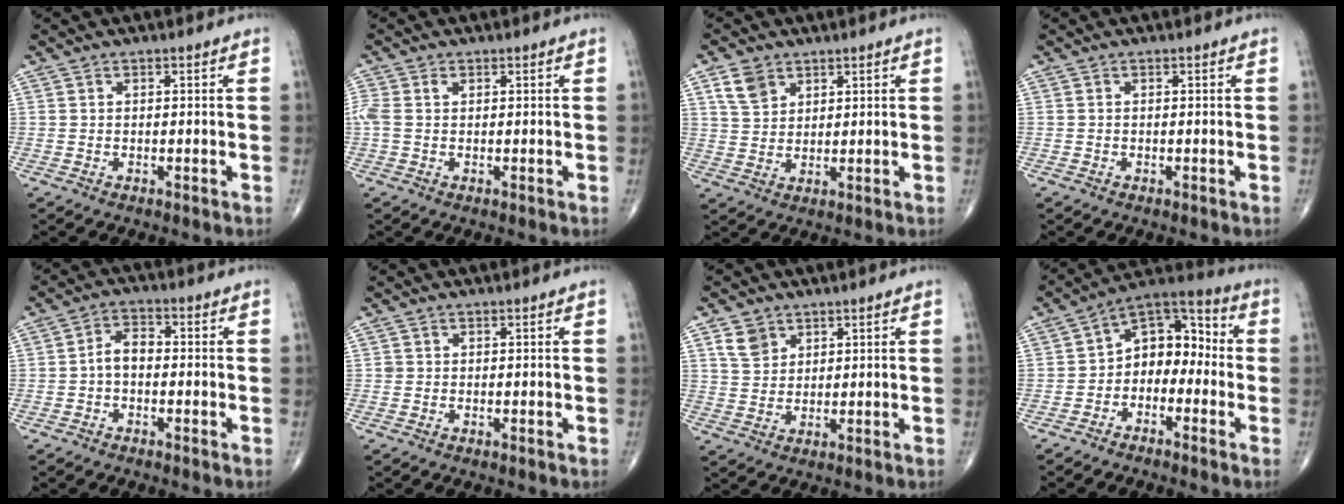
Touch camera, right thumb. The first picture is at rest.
{"total": 3.3, "force": [0.6, 2.1, 2.4], "torque": [-0.082, 0.018, 0.016]}
{"total": 5.2, "force": [2.9, 3.7, 2.3], "torque": [-0.030, -0.011, 0.061]}
{"total": 0.0}
{"total": 4.3, "force": [-0.7, 2.7, 3.2], "torque": [-0.048, 0.021, -0.022]}
{"total": 0.6, "force": [0.0, 0.6, 0.1], "torque": [0.001, 0.003, 0.001]}
{"total": 4.6, "force": [2.6, 3.4, 1.7], "torque": [-0.016, -0.013, 0.055]}
{"total": 10.5, "force": [-1.8, 7.4, 7.2], "torque": [-0.069, 0.051, -0.052]}